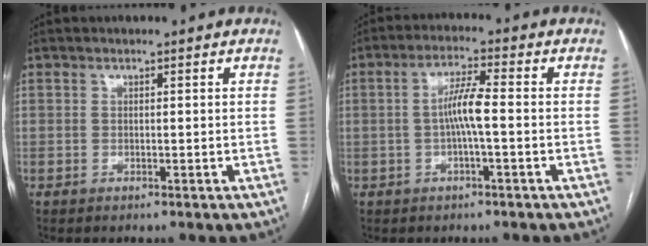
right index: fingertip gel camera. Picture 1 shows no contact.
{"total": 5.3, "force": [-0.6, 0.4, 5.2], "torque": [-0.102, 0.013, -0.011]}